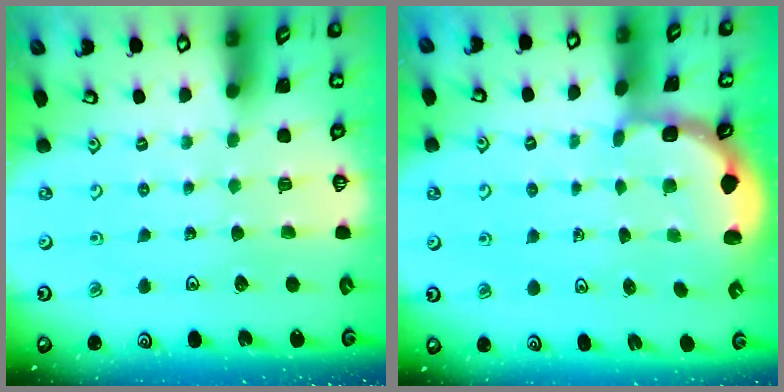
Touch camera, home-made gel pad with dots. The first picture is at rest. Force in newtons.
{"total": 1.7, "press": 1.4, "slide": 0.9}